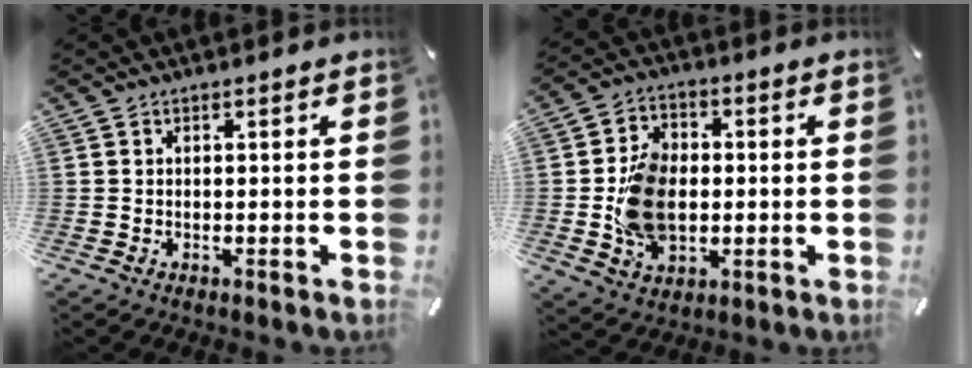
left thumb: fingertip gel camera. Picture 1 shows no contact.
{"total": 11.8, "force": [-1.1, 8.9, 7.7], "torque": [-0.172, 0.011, -0.018]}